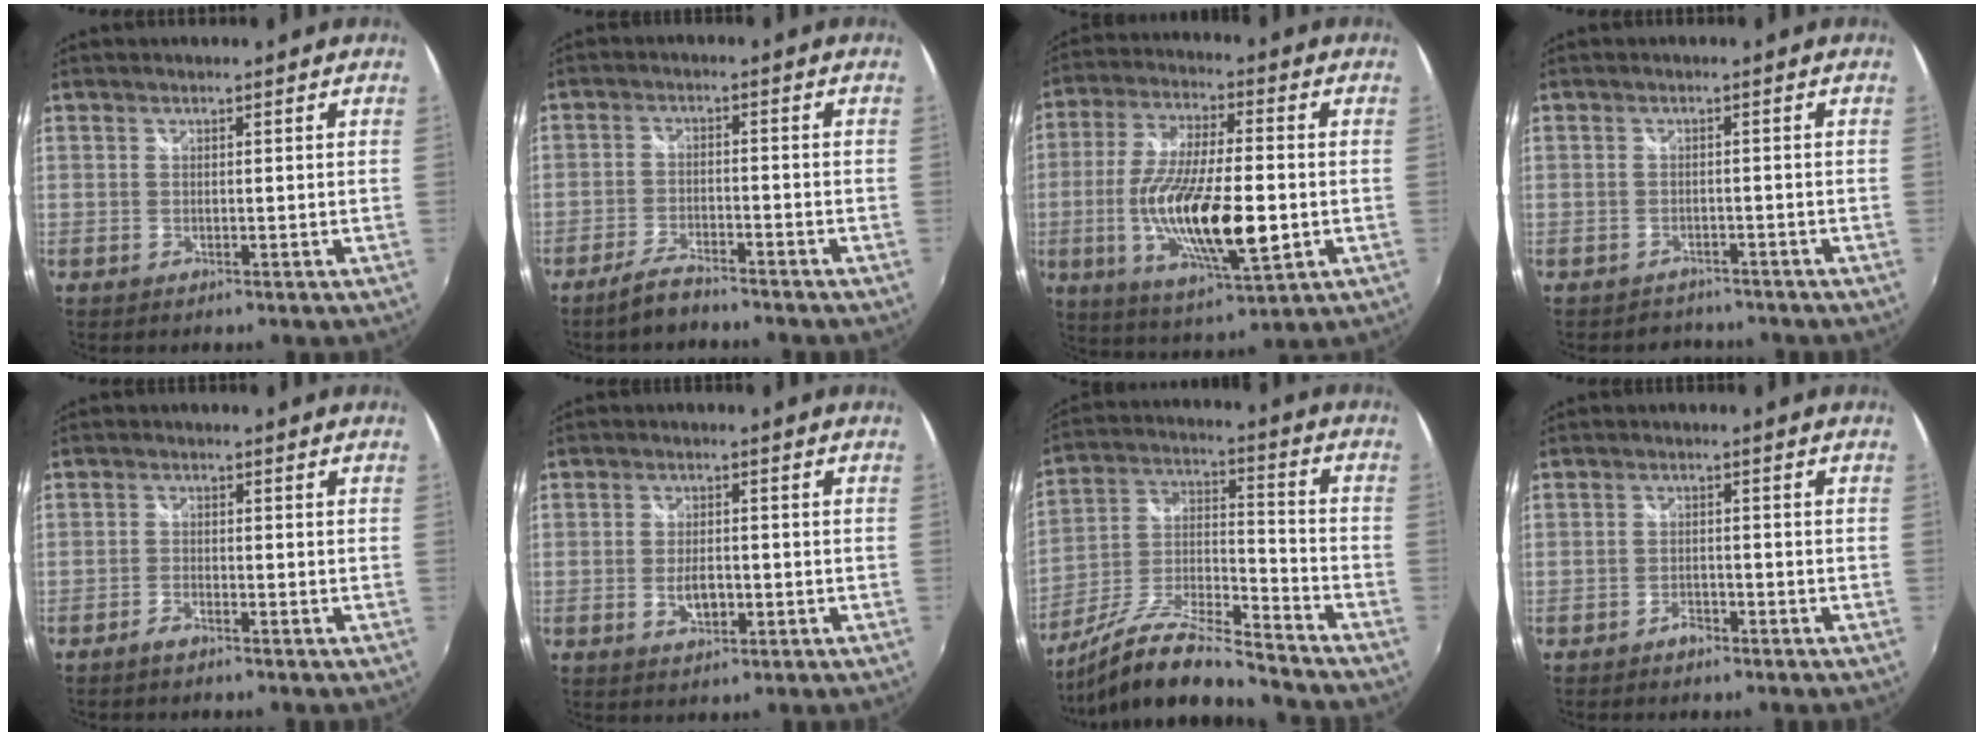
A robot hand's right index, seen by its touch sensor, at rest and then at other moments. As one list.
[{"total": 5.3, "force": [-4.5, 1.2, 2.5], "torque": [-0.069, -0.005, -0.084]}, {"total": 18.7, "force": [-3.5, 5.3, 17.6], "torque": [-0.343, -0.022, -0.059]}, {"total": 3.5, "force": [-3.1, 1.8, 0.0], "torque": [-0.011, -0.001, -0.046]}, {"total": 1.9, "force": [-1.5, 0.6, 0.9], "torque": [-0.034, 0.000, -0.034]}, {"total": 4.4, "force": [-1.2, 2.4, 3.5], "torque": [-0.067, -0.004, -0.018]}, {"total": 18.3, "force": [-15.0, 3.0, 10.0], "torque": [-0.194, -0.017, -0.273]}, {"total": 2.1, "force": [-1.7, 1.0, 0.7], "torque": [-0.017, 0.002, -0.029]}]